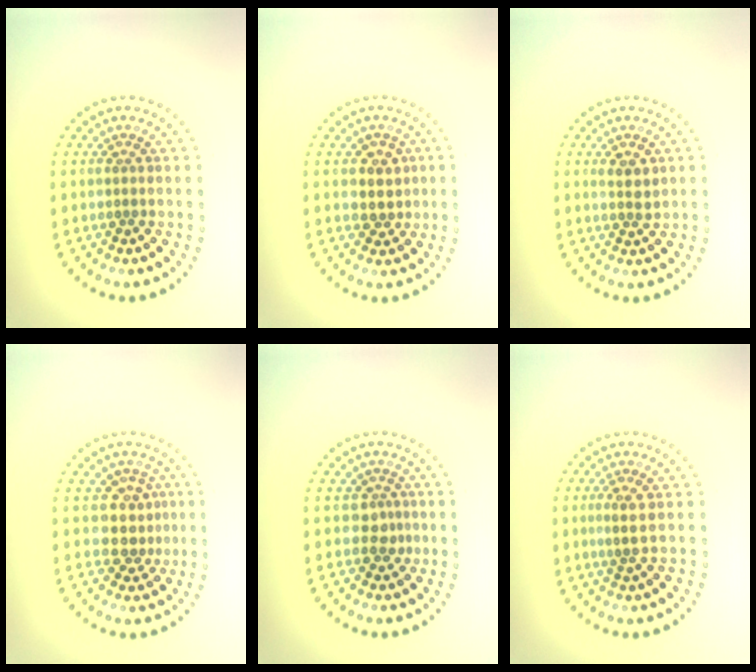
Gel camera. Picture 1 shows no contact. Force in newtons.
{"total": 2.2, "press": 2.0, "slide": 0.9}
{"total": 1.7, "press": 1.6, "slide": 0.6}
{"total": 2.8, "press": 2.1, "slide": 1.9}
{"total": 1.7, "press": 1.4, "slide": 1.1}
{"total": 1.7, "press": 1.4, "slide": 0.9}